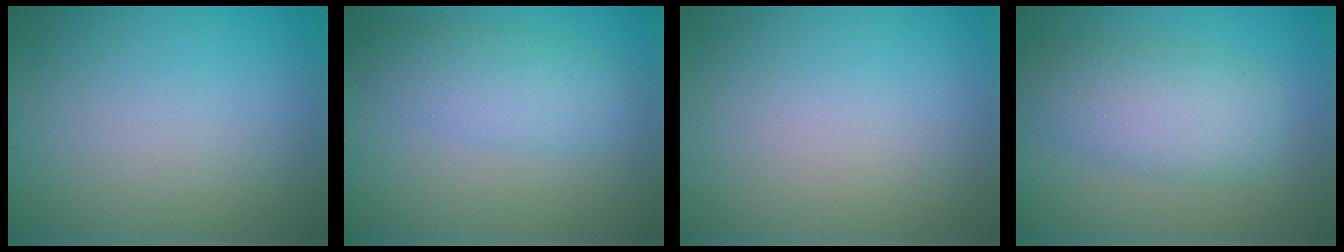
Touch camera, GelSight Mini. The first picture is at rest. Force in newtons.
{"total": 3.7, "press": 3.7, "slide": 0.1}
{"total": 0.0}
{"total": 5.6, "press": 5.6, "slide": 0.1}